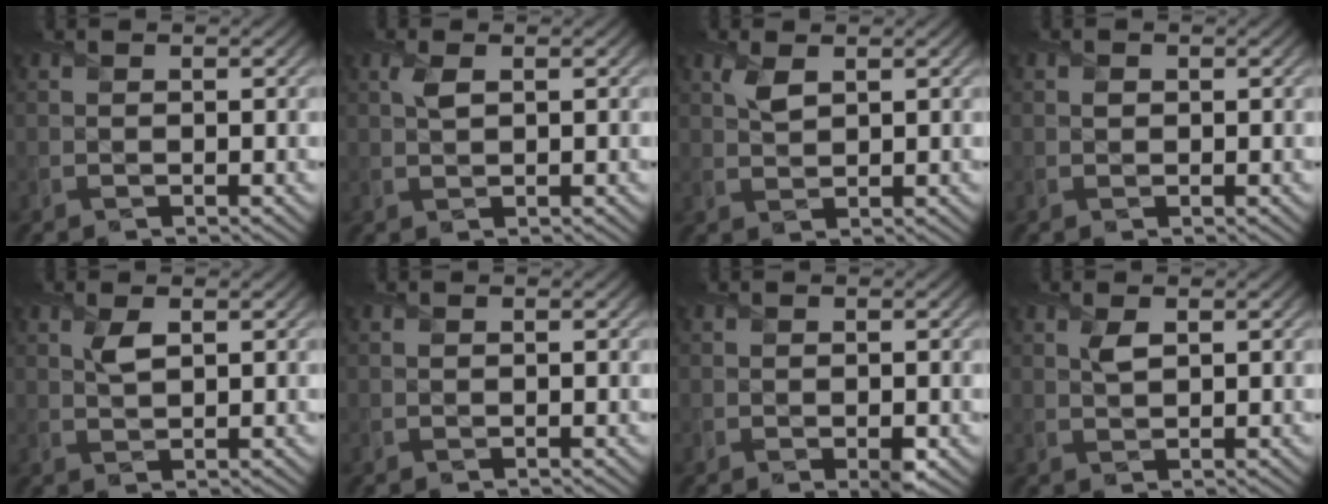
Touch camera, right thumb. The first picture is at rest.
{"total": 1.5, "force": [0.8, 0.5, 1.3], "torque": [-0.035, 0.004, 0.014]}
{"total": 2.2, "force": [1.3, 0.8, 1.5], "torque": [-0.040, 0.004, 0.026]}
{"total": 0.6, "force": [0.2, 0.5, 0.2], "torque": [-0.004, -0.004, 0.002]}
{"total": 2.3, "force": [1.1, 0.8, 1.7], "torque": [-0.040, 0.003, 0.021]}
{"total": 0.0}
{"total": 1.5, "force": [-0.6, 0.8, 1.2], "torque": [-0.020, -0.006, -0.007]}
{"total": 1.7, "force": [0.9, 0.6, 1.3], "torque": [-0.032, 0.002, 0.018]}